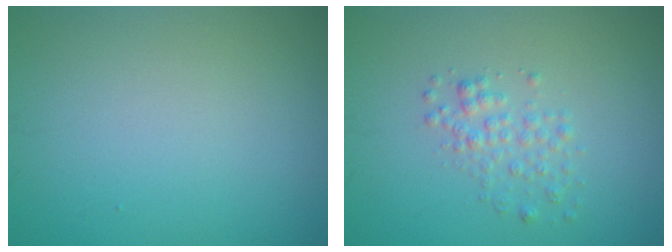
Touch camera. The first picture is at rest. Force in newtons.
{"total": 1.8, "press": 1.8, "slide": 0.1}